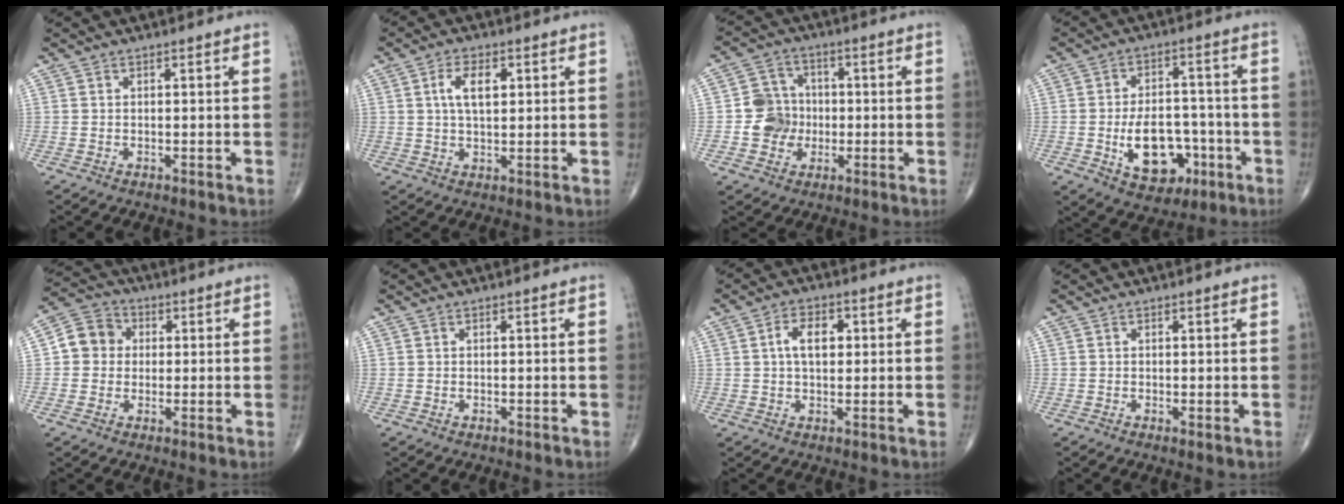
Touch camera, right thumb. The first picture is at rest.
{"total": 5.9, "force": [1.6, 2.9, 4.8], "torque": [-0.088, 0.000, 0.028]}
{"total": 7.3, "force": [-1.1, 6.8, 2.5], "torque": [-0.011, 0.015, -0.025]}
{"total": 13.0, "force": [-3.9, 8.4, 9.2], "torque": [-0.117, 0.026, -0.049]}
{"total": 7.2, "force": [0.6, 6.5, 2.9], "torque": [-0.031, 0.017, -0.004]}
{"total": 0.0}
{"total": 5.9, "force": [1.1, 3.5, 4.7], "torque": [-0.074, 0.009, 0.014]}
{"total": 0.7, "force": [-0.1, 0.2, 0.7], "torque": [-0.017, -0.004, -0.004]}